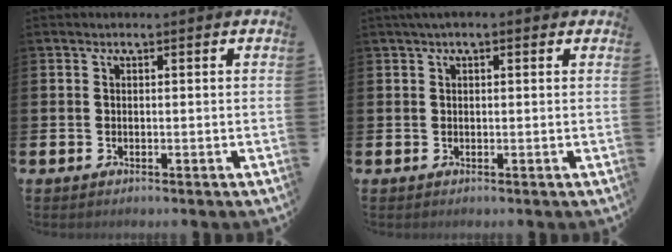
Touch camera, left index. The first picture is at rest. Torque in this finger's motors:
{"motor_torque": [1.00, -1.14, 0.34, 0.06]}